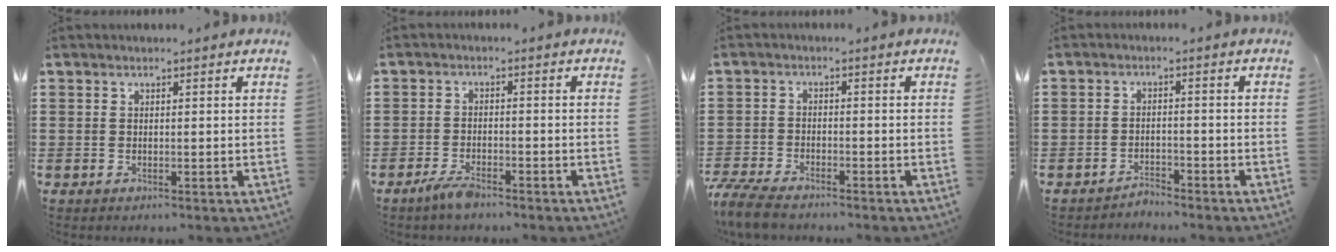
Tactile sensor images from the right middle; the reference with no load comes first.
{"total": 2.9, "force": [-2.2, 0.7, 1.7], "torque": [-0.043, 0.000, -0.045]}
{"total": 4.5, "force": [-4.2, 0.6, 1.5], "torque": [-0.052, -0.009, -0.091]}
{"total": 2.5, "force": [-2.5, 0.3, -0.2], "torque": [-0.006, 0.004, -0.055]}